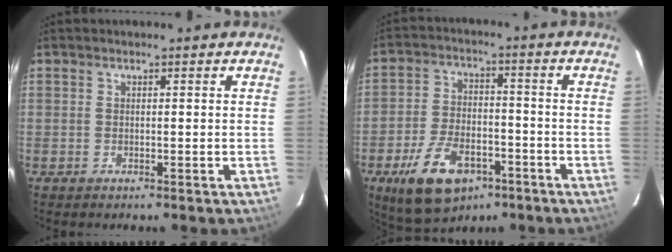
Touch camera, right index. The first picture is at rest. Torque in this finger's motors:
{"motor_torque": [1.33, -0.81, 0.38, 0.08]}